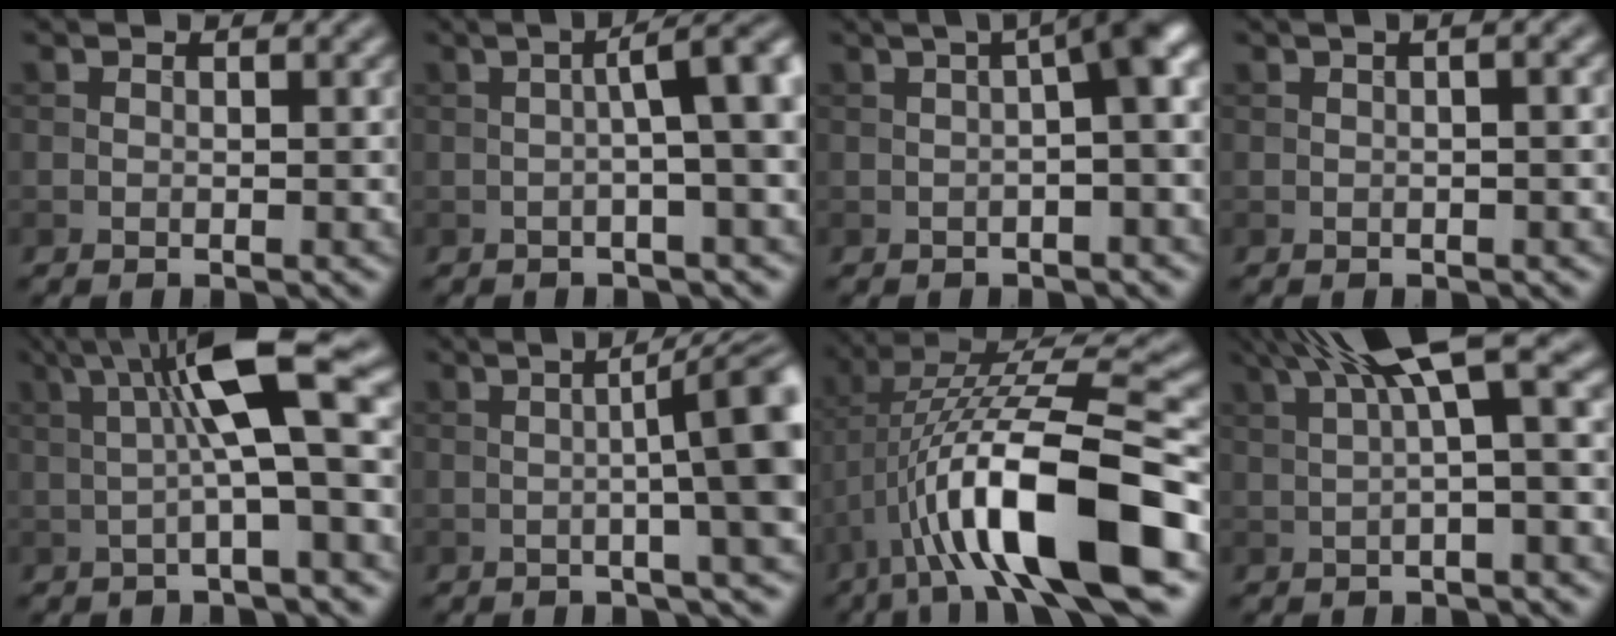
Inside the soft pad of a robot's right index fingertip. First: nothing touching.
{"total": 6.2, "force": [0.3, 1.2, 6.1], "torque": [-0.077, 0.012, 0.001]}
{"total": 6.4, "force": [0.7, 1.6, 6.1], "torque": [-0.070, 0.020, 0.009]}
{"total": 3.2, "force": [1.0, 1.3, 2.8], "torque": [-0.020, 0.009, -0.004]}
{"total": 9.1, "force": [2.1, 1.7, 8.7], "torque": [-0.133, 0.016, 0.029]}
{"total": 9.0, "force": [0.2, 1.6, 8.9], "torque": [-0.100, 0.015, 0.002]}
{"total": 13.2, "force": [-3.9, 3.2, 12.2], "torque": [-0.213, 0.016, -0.064]}
{"total": 8.3, "force": [3.2, 1.9, 7.4], "torque": [-0.105, 0.028, 0.048]}